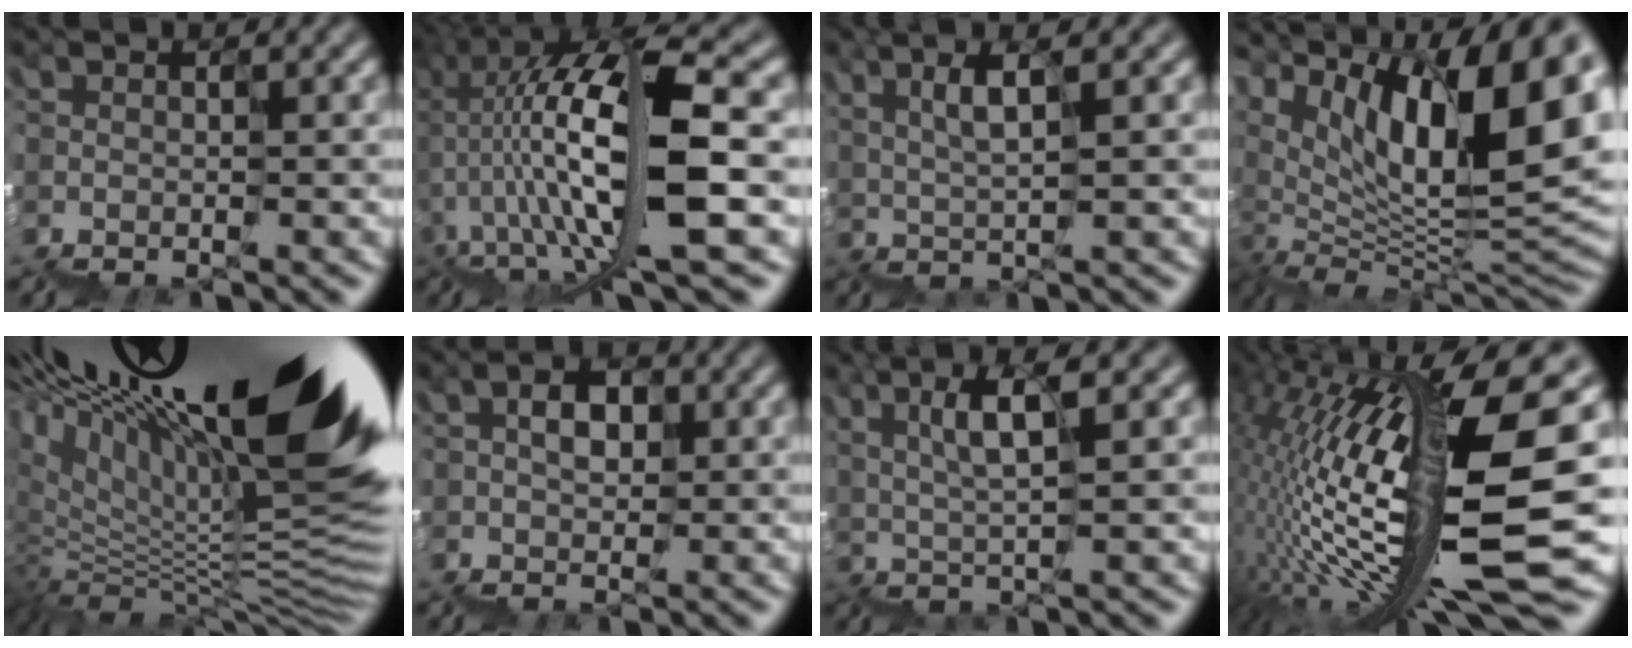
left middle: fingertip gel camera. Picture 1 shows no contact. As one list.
[{"total": 12.4, "force": [2.7, 3.6, 11.5], "torque": [-0.230, 0.012, 0.071]}, {"total": 2.4, "force": [2.1, 0.0, 1.2], "torque": [-0.008, 0.011, 0.047]}, {"total": 13.8, "force": [6.6, 4.5, 11.2], "torque": [-0.156, 0.023, 0.136]}, {"total": 16.7, "force": [8.9, 4.4, 13.4], "torque": [-0.191, 0.045, 0.173]}, {"total": 2.6, "force": [1.2, 2.0, 1.2], "torque": [-0.008, 0.019, 0.020]}, {"total": 3.2, "force": [2.3, 0.1, 2.2], "torque": [-0.029, 0.012, 0.050]}, {"total": 14.7, "force": [2.1, 3.4, 14.1], "torque": [-0.259, 0.006, 0.050]}]